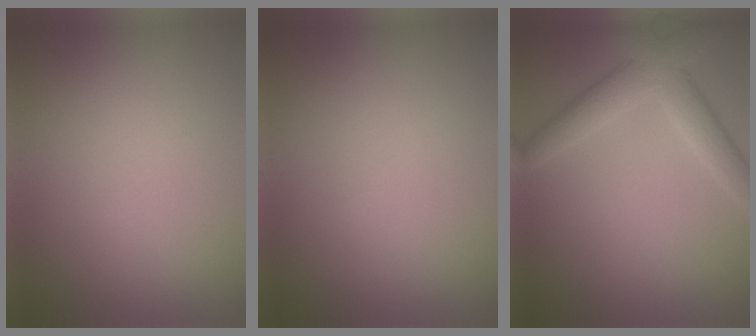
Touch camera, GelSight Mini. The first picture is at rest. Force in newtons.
{"total": 0.0}
{"total": 4.5, "press": 4.5, "slide": 0.2}